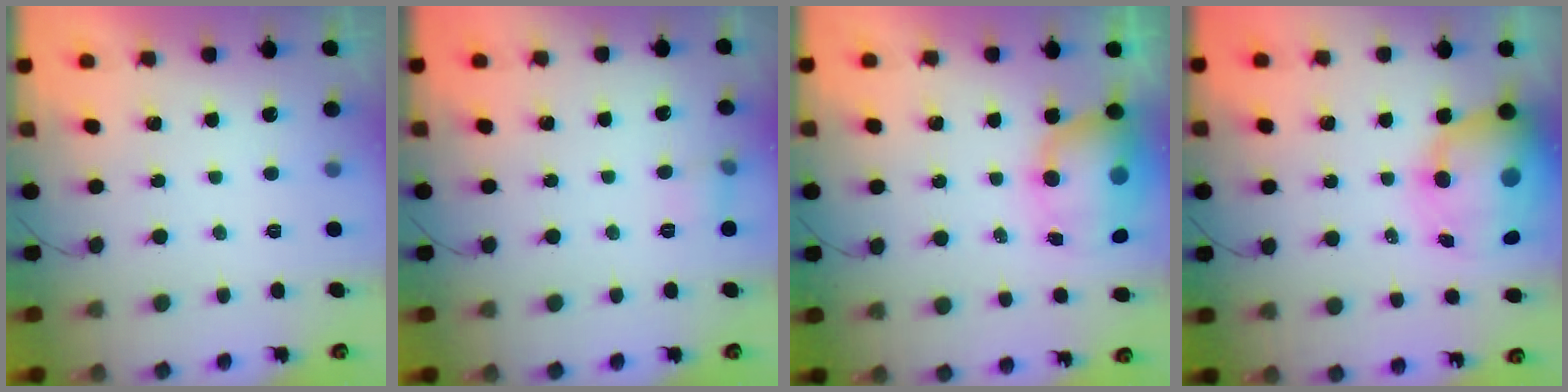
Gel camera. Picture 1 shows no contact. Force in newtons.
{"total": 5.0, "press": 4.7, "slide": 1.6}
{"total": 9.0, "press": 8.8, "slide": 1.9}
{"total": 15.4, "press": 14.9, "slide": 3.8}